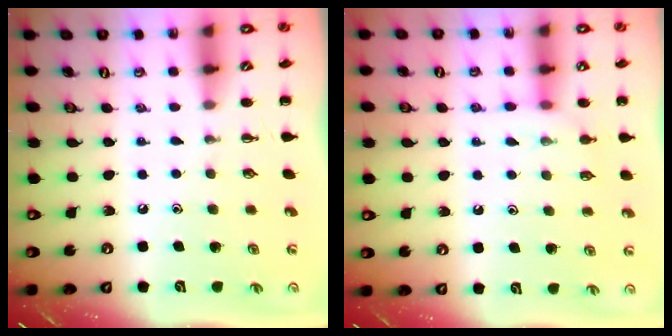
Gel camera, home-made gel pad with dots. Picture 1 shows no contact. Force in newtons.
{"total": 6.3, "press": 6.3, "slide": 0.5}